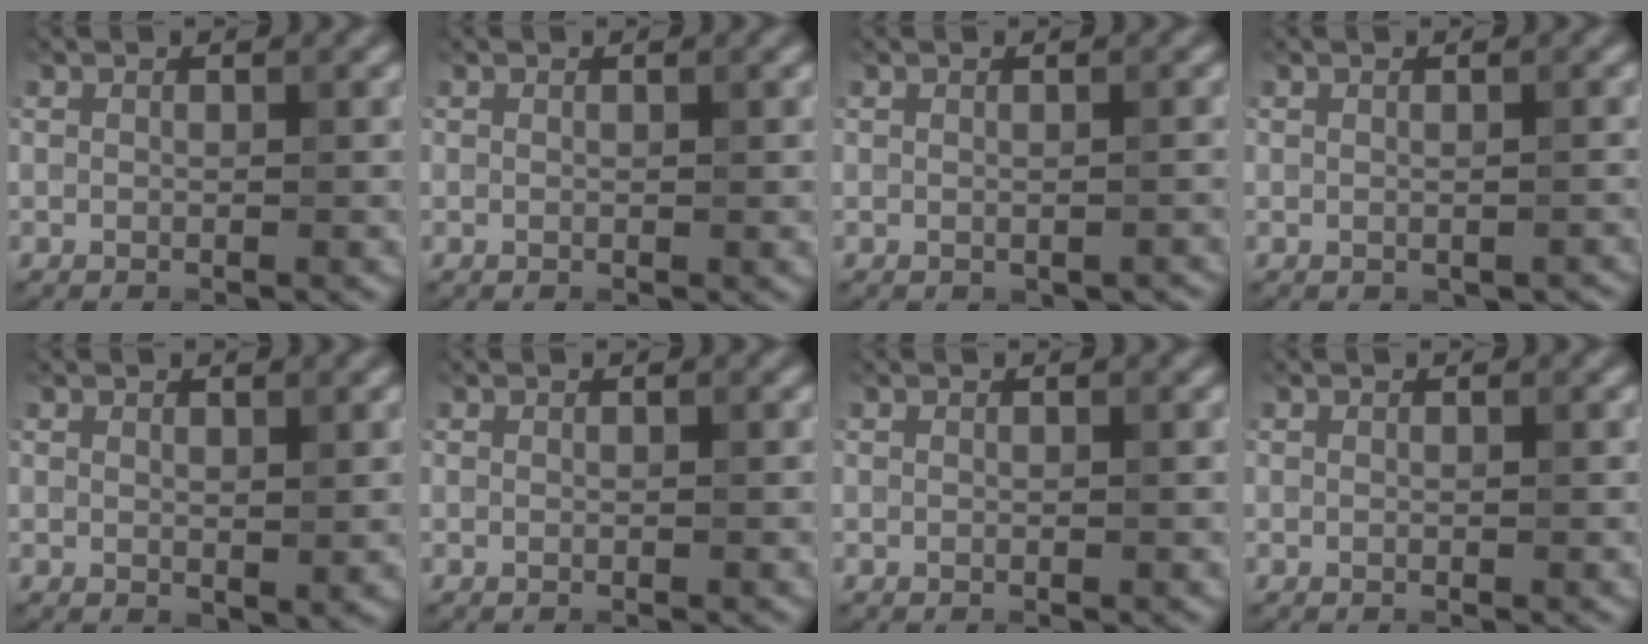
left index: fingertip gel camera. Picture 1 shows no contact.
{"total": 0.0}
{"total": 0.7, "force": [-0.3, 0.5, 0.5], "torque": [-0.008, -0.007, 0.000]}
{"total": 0.7, "force": [-0.3, 0.5, 0.4], "torque": [-0.007, -0.007, 0.001]}
{"total": 1.0, "force": [0.6, 0.5, 0.6], "torque": [-0.009, -0.006, 0.016]}
{"total": 0.0}
{"total": 0.0}
{"total": 0.0}